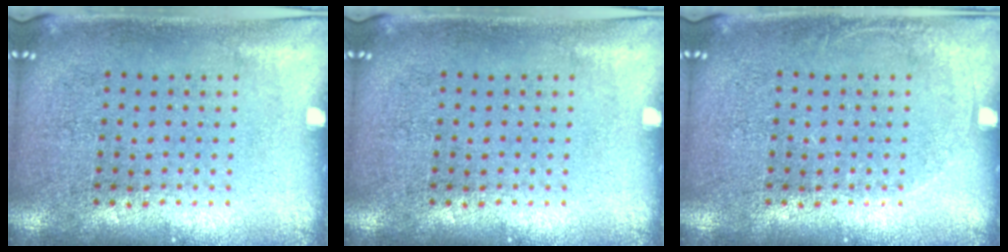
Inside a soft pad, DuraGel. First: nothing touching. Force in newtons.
{"total": 0.0}
{"total": 0.7, "press": 0.7, "slide": 0.1}